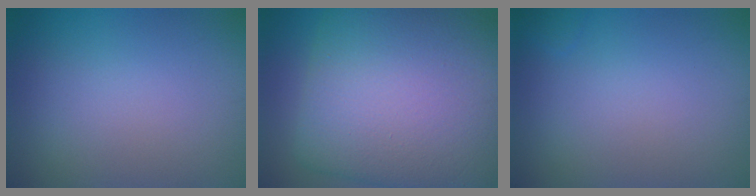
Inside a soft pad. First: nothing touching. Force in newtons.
{"total": 16.4, "press": 16.4, "slide": 0.5}
{"total": 0.9, "press": 0.9, "slide": 0.2}